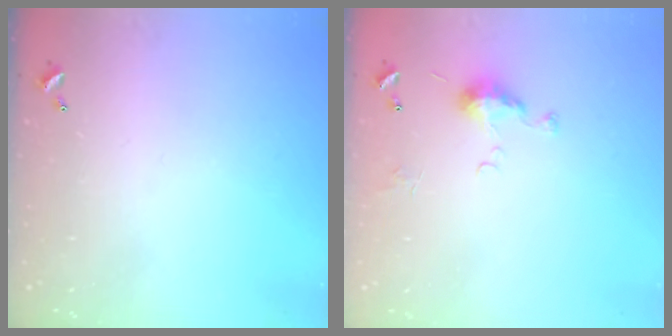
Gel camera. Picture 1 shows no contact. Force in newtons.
{"total": 5.0, "press": 5.0, "slide": 0.7}